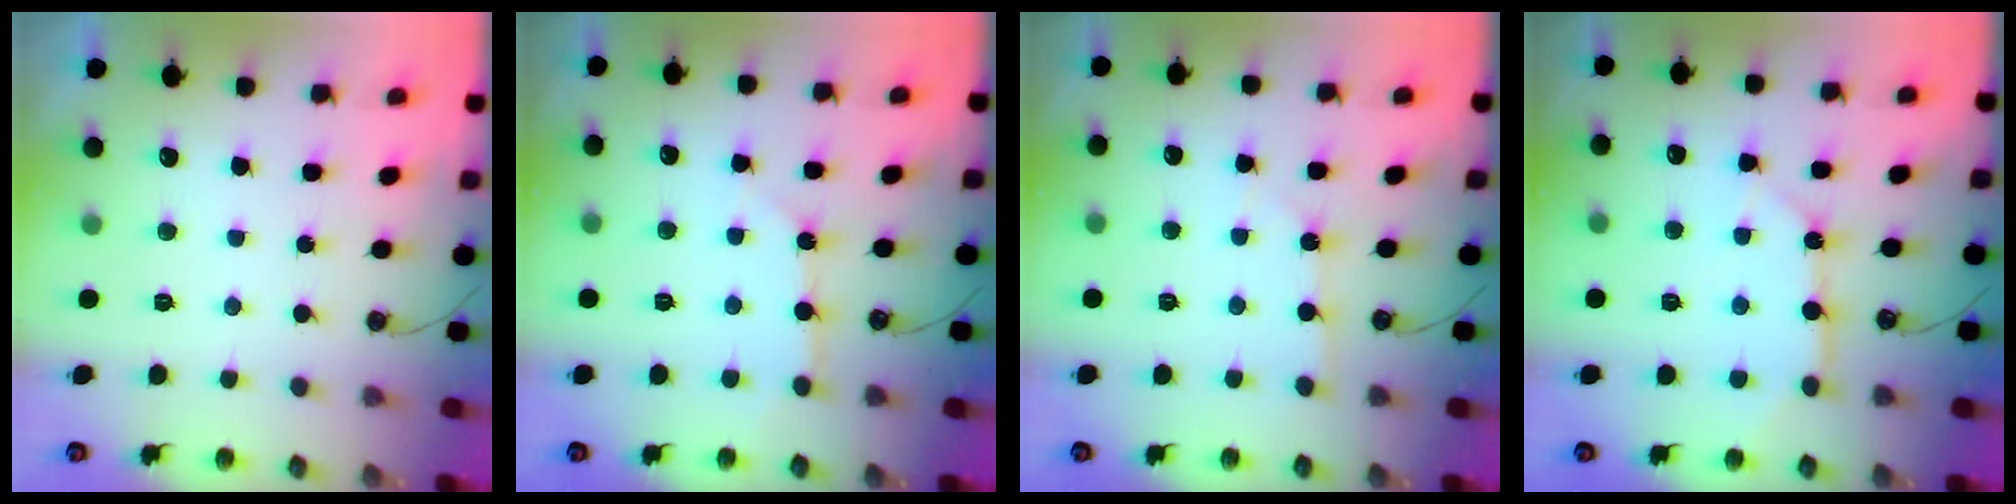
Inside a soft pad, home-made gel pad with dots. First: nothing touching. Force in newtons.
{"total": 2.7, "press": 2.7, "slide": 0.4}
{"total": 2.2, "press": 2.2, "slide": 0.4}
{"total": 10.1, "press": 10.0, "slide": 0.7}